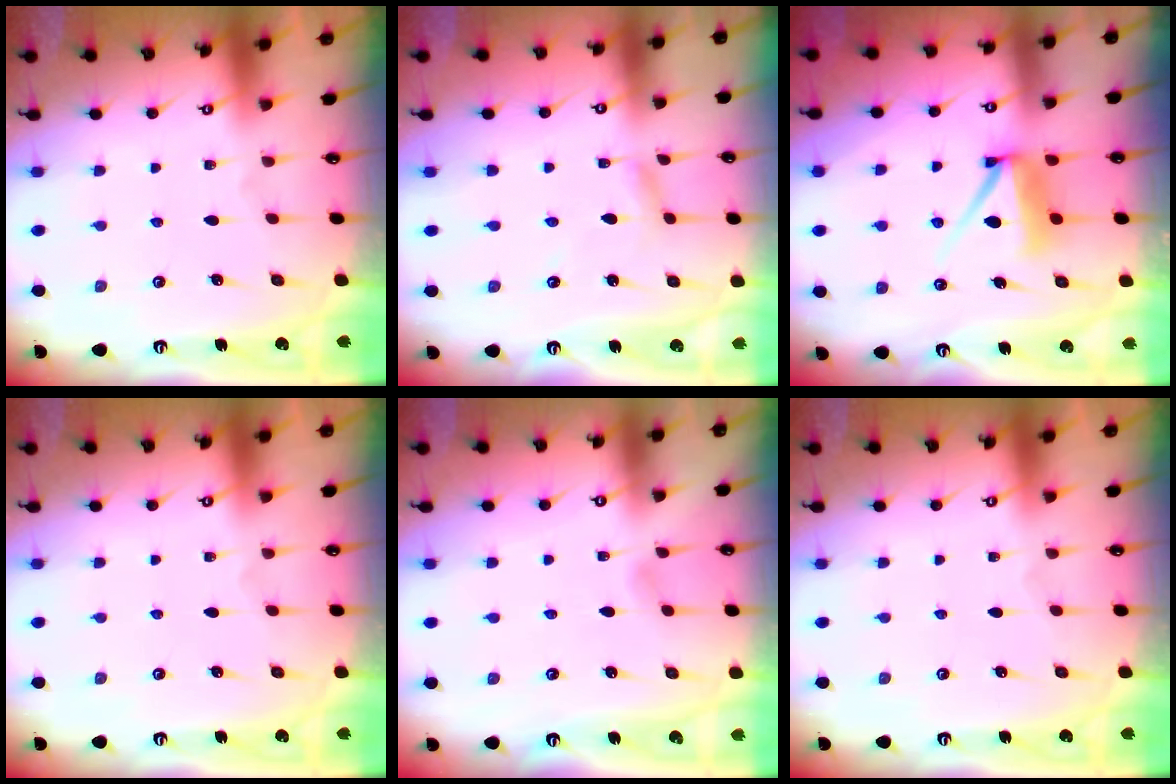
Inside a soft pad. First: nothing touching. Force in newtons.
{"total": 2.5, "press": 2.5, "slide": 0.1}
{"total": 8.3, "press": 8.2, "slide": 0.9}
{"total": 0.0}
{"total": 2.2, "press": 2.2, "slide": 0.3}
{"total": 0.0}